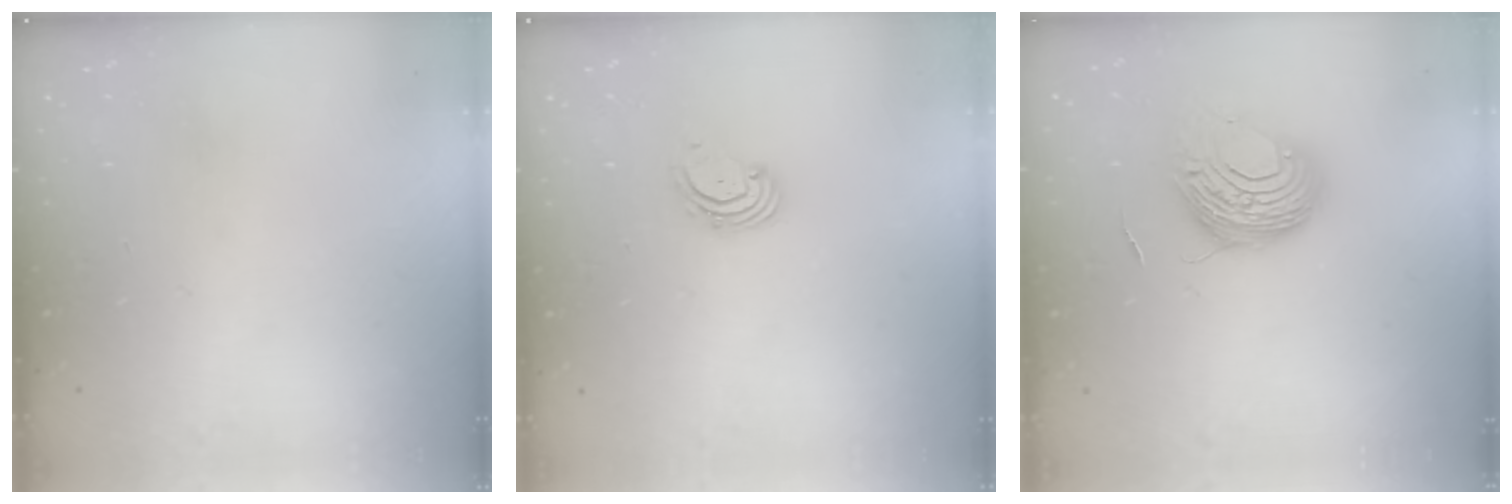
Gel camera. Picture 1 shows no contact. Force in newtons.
{"total": 2.2, "press": 2.1, "slide": 0.7}
{"total": 10.4, "press": 10.4, "slide": 0.5}